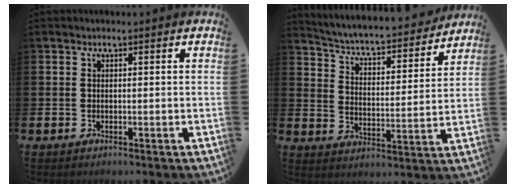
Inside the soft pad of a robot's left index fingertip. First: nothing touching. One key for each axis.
{"total": 5.0, "fx": 4.7, "fy": 0.9, "fz": 1.5, "tx": -0.056, "ty": -0.042, "tz": 0.071}